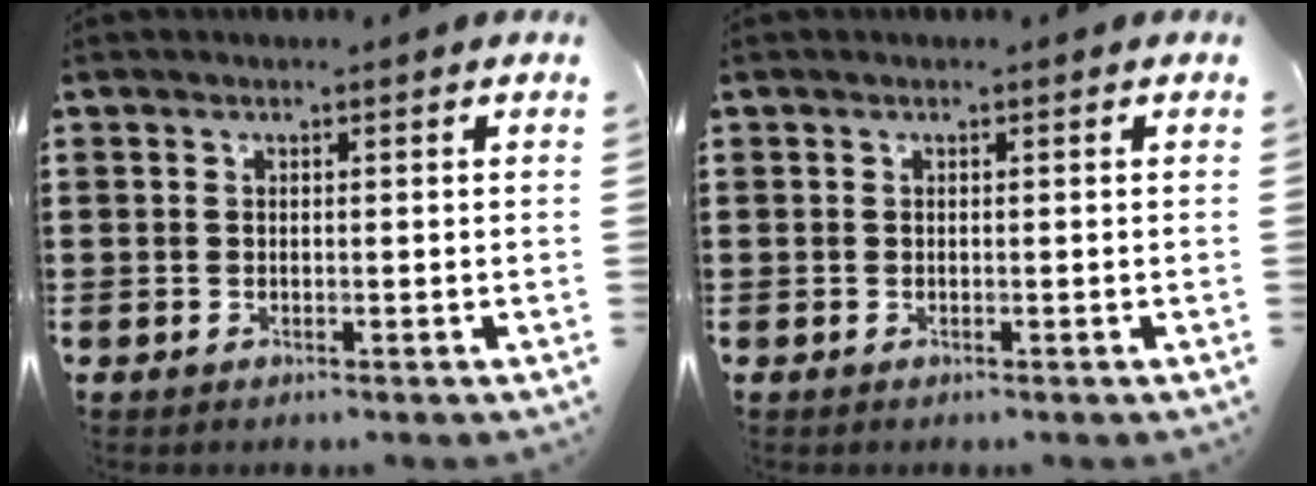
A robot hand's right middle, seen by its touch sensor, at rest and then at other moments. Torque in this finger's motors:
{"motor_torque": [0.19, -0.08, -0.02, -0.01]}